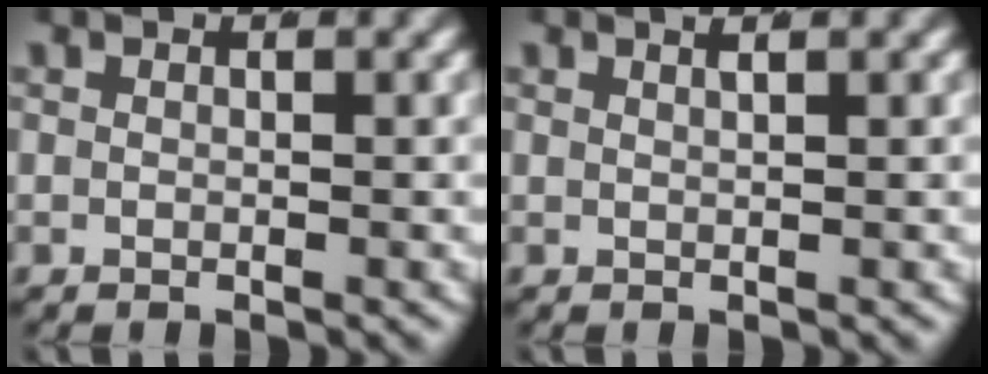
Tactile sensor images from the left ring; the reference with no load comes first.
{"total": 1.4, "force": [0.8, -0.1, 1.2], "torque": [-0.009, 0.003, 0.015]}